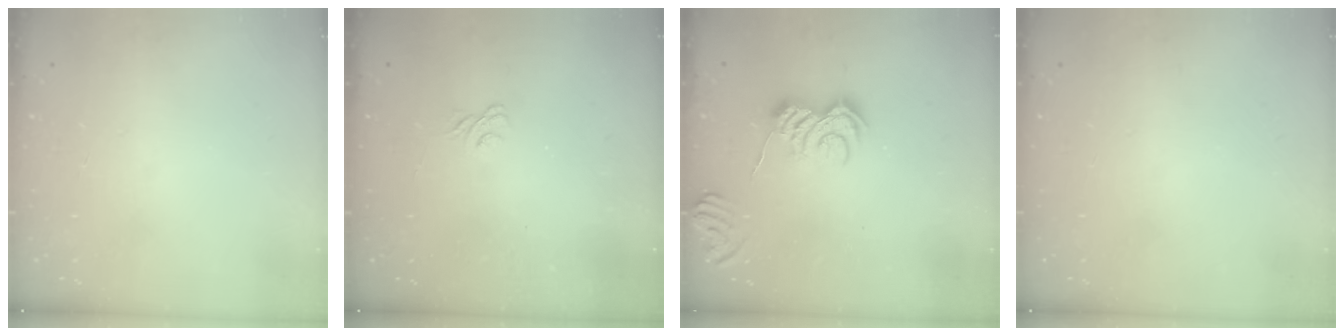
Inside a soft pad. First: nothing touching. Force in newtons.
{"total": 1.9, "press": 1.5, "slide": 1.1}
{"total": 5.4, "press": 5.3, "slide": 1.0}
{"total": 0.0}